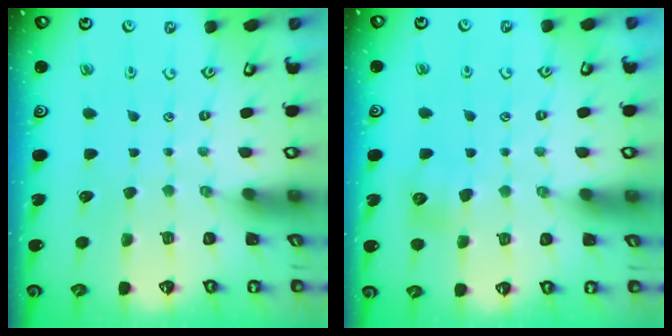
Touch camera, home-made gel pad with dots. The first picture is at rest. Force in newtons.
{"total": 6.0, "press": 5.9, "slide": 0.9}